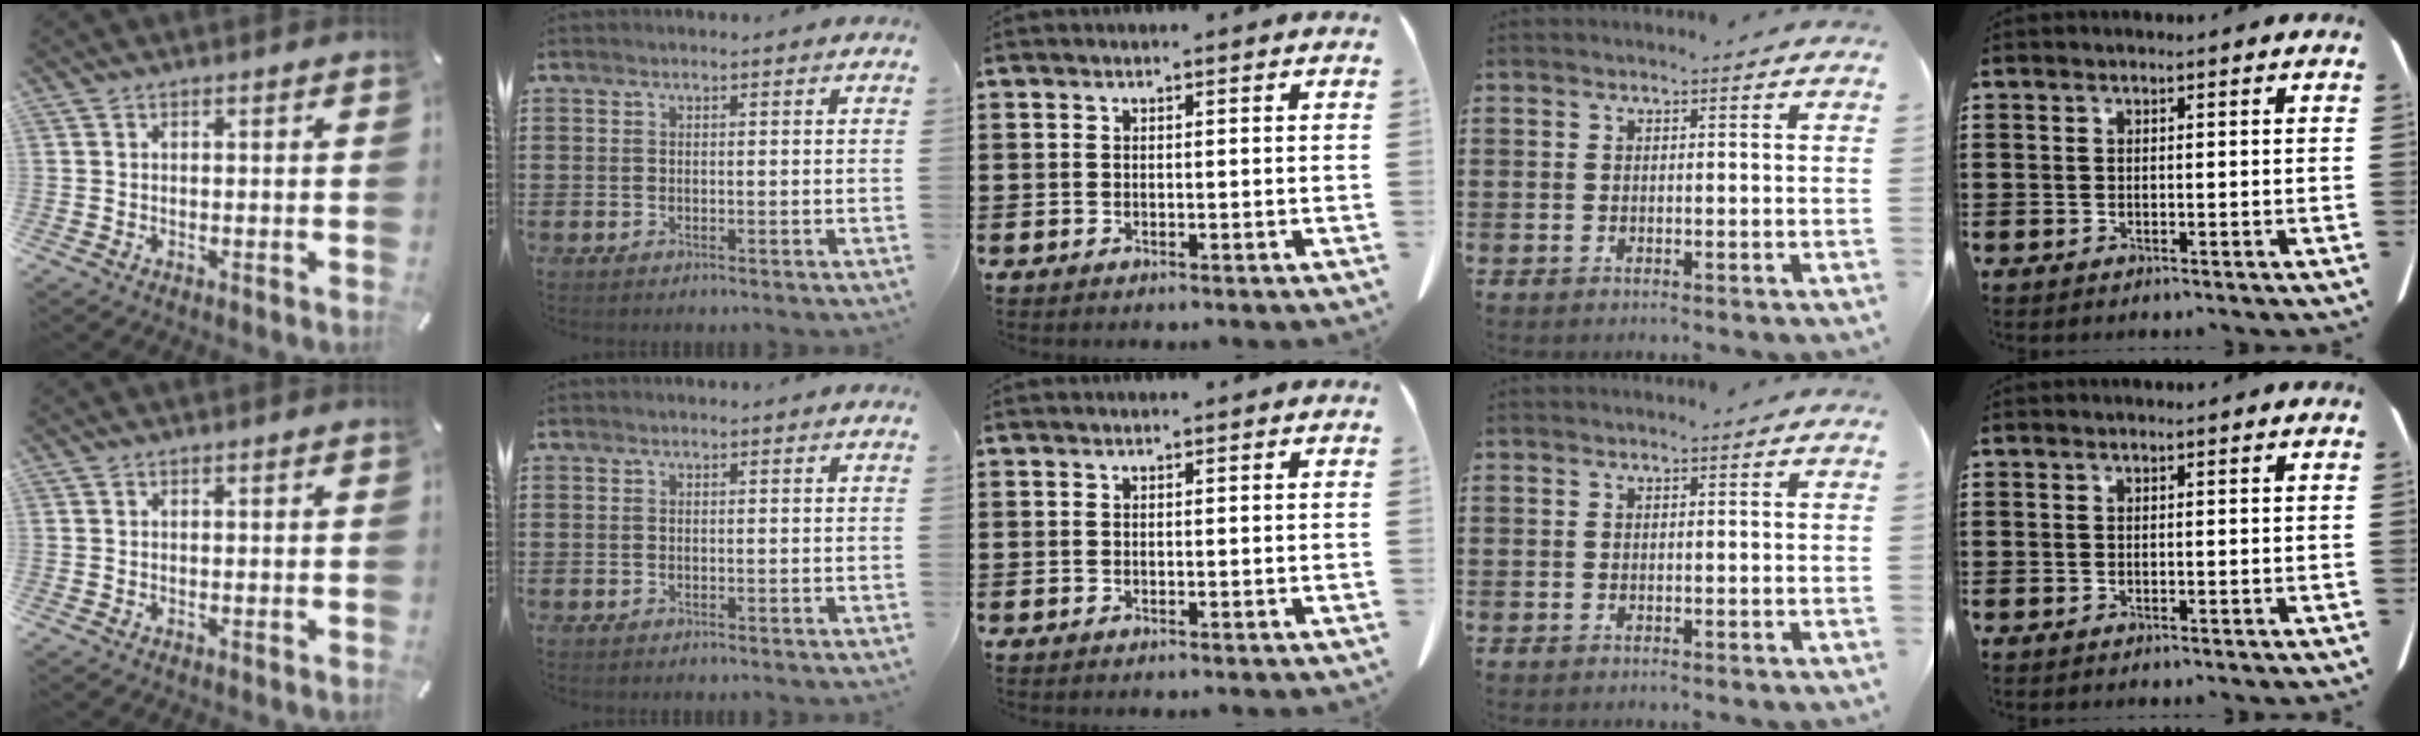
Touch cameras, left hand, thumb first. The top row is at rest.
{}